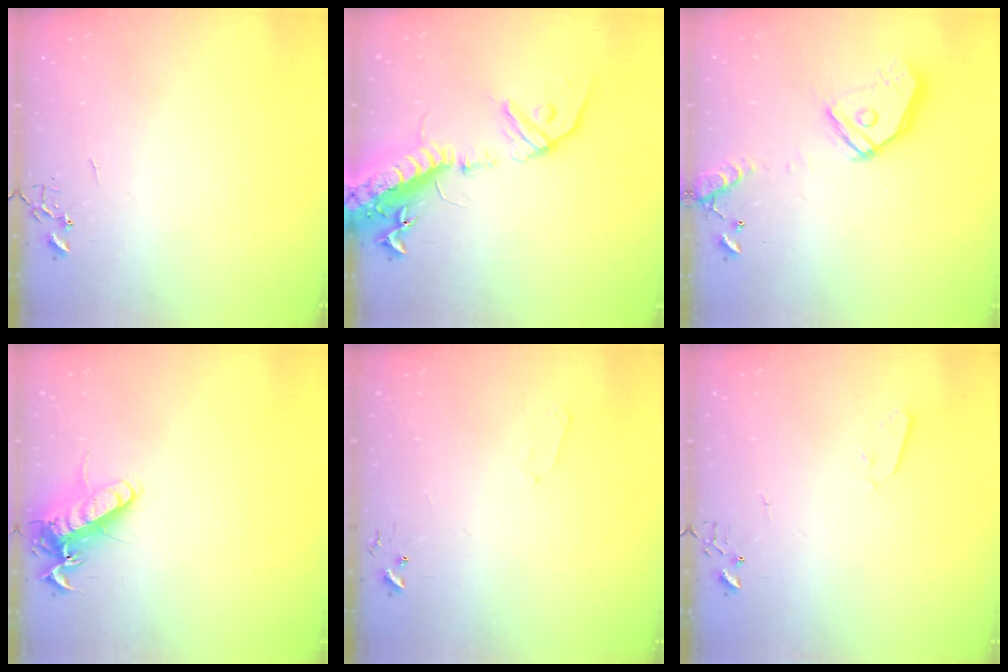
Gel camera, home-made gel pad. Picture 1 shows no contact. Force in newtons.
{"total": 20.4, "press": 19.9, "slide": 4.3}
{"total": 16.6, "press": 16.4, "slide": 2.8}
{"total": 13.3, "press": 13.2, "slide": 1.1}
{"total": 5.1, "press": 5.0, "slide": 0.6}
{"total": 2.9, "press": 2.9, "slide": 0.4}